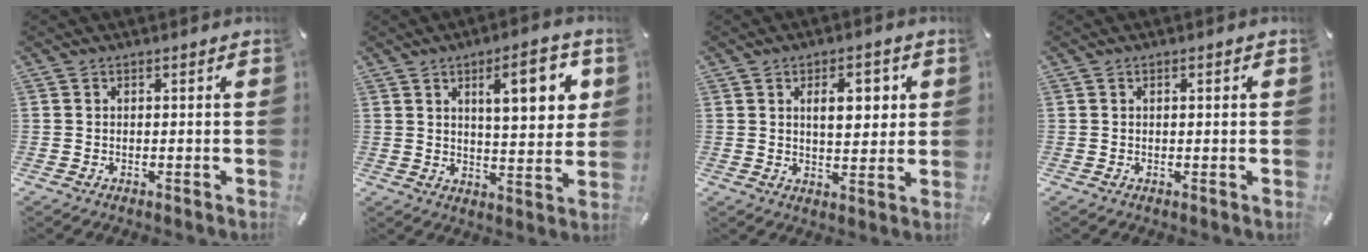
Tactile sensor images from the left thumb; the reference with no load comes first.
{"total": 12.9, "force": [5.3, 4.4, 10.9], "torque": [-0.151, -0.014, 0.079]}
{"total": 8.6, "force": [2.7, 4.6, 6.7], "torque": [-0.093, -0.005, 0.038]}
{"total": 0.9, "force": [0.1, 0.4, 0.7], "torque": [-0.007, 0.000, -0.001]}